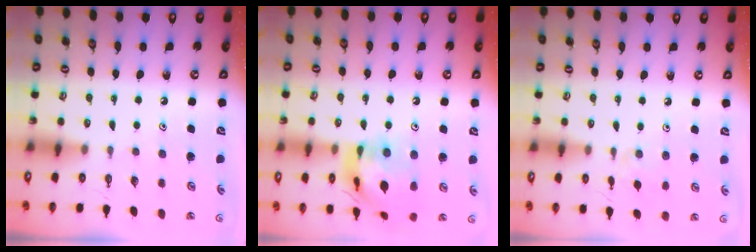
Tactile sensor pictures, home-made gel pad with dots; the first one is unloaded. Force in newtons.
{"total": 16.3, "press": 16.2, "slide": 1.8}
{"total": 3.4, "press": 3.3, "slide": 0.6}